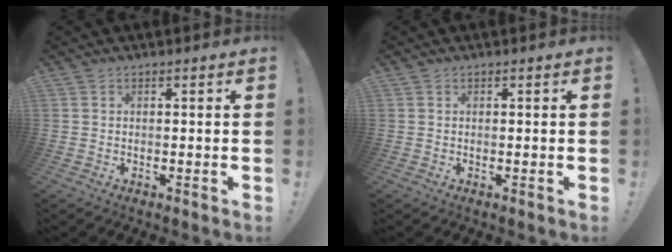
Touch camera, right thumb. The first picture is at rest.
{"total": 0.5, "force": [0.5, -0.1, 0.0], "torque": [0.007, -0.003, 0.009]}